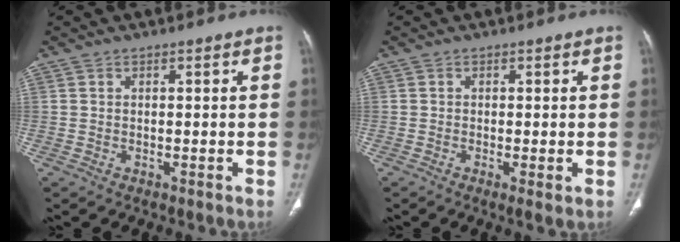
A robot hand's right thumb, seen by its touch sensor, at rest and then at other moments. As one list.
[{"total": 1.8, "force": [-0.5, 0.3, 1.7], "torque": [-0.041, -0.009, -0.012]}]